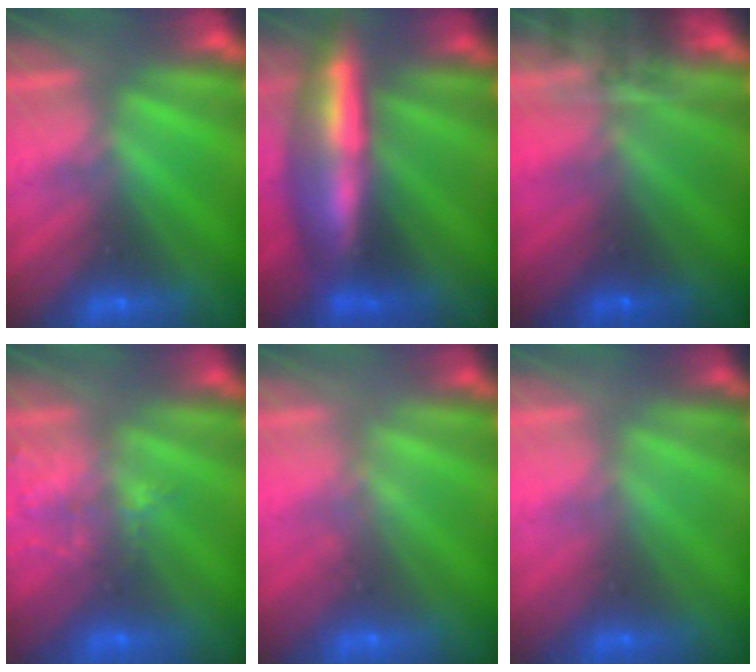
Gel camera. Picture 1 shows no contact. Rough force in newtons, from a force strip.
{"total": 9.0}
{"total": 7.9}
{"total": 1.6}
{"total": 1.7}
{"total": 3.1}